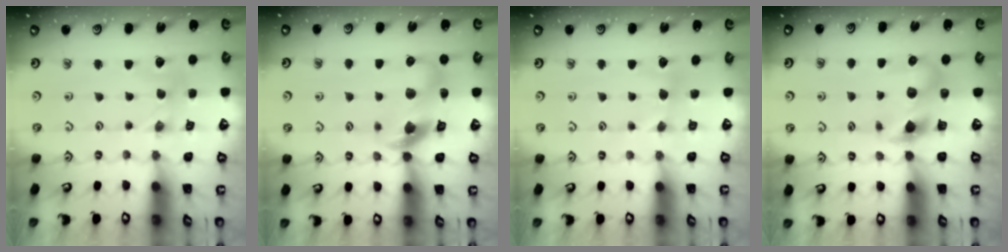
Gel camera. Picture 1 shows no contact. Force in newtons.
{"total": 12.3, "press": 12.2, "slide": 1.8}
{"total": 2.1, "press": 2.0, "slide": 0.4}
{"total": 7.3, "press": 7.3, "slide": 0.6}